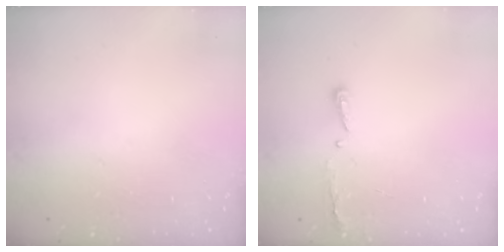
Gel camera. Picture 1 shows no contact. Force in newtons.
{"total": 3.7, "press": 3.7, "slide": 0.6}